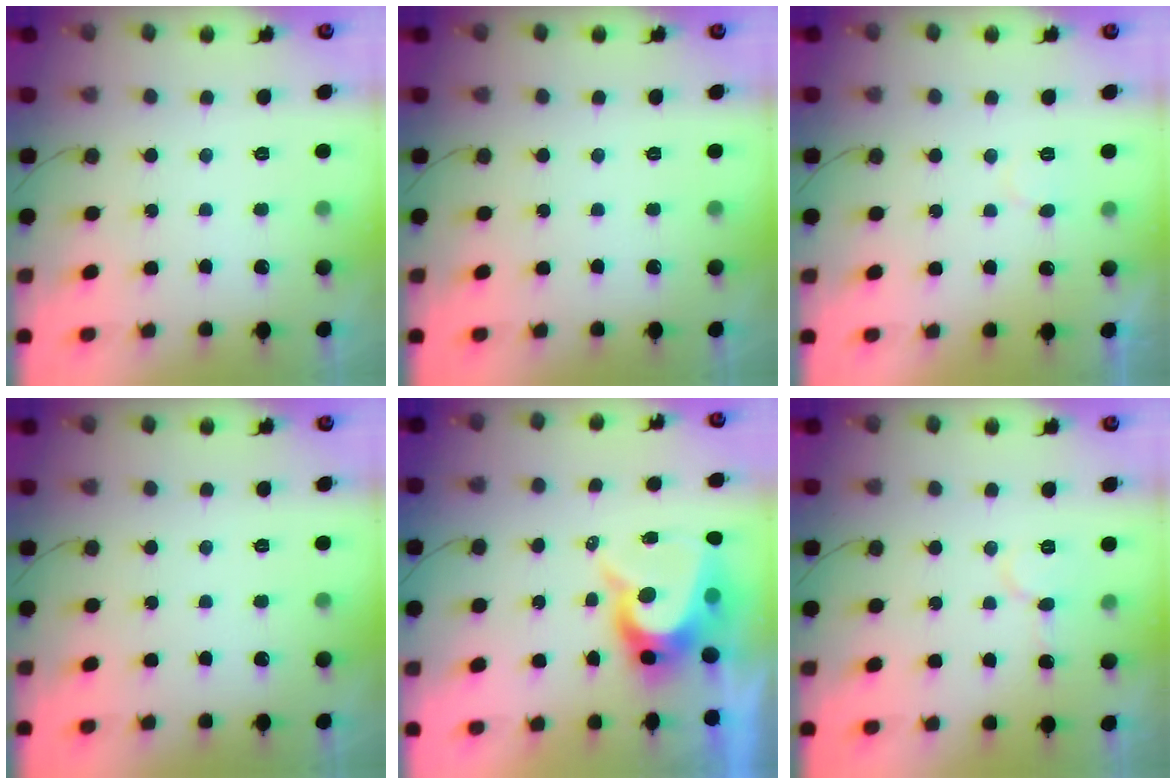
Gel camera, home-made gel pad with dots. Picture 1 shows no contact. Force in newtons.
{"total": 0.0}
{"total": 5.2, "press": 5.2, "slide": 0.3}
{"total": 0.0}
{"total": 10.2, "press": 10.2, "slide": 0.7}
{"total": 6.3, "press": 6.2, "slide": 0.5}